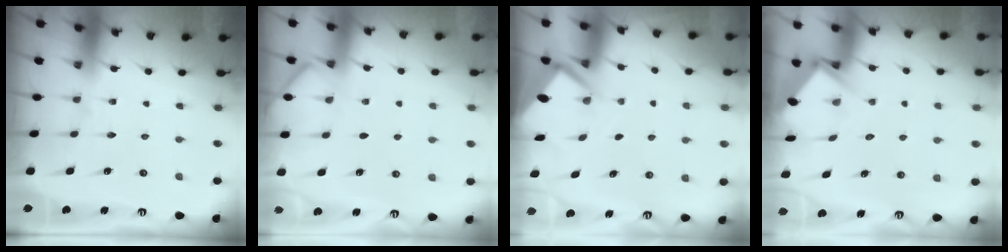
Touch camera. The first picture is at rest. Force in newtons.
{"total": 4.6, "press": 4.6, "slide": 0.5}
{"total": 3.0, "press": 3.0, "slide": 0.3}
{"total": 5.1, "press": 5.1, "slide": 0.5}